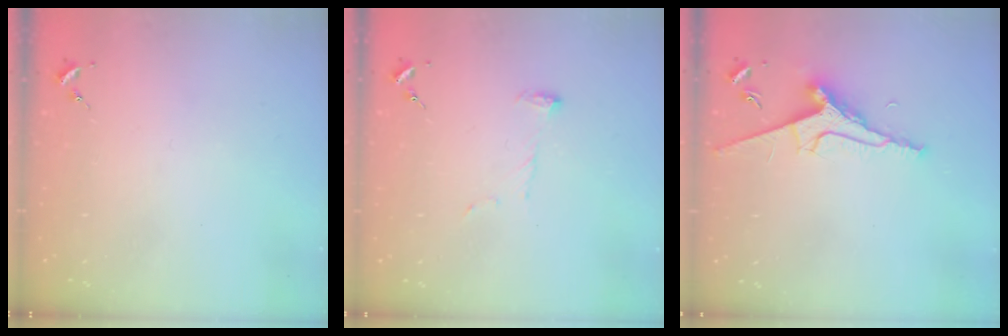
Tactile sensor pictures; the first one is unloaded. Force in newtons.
{"total": 6.4, "press": 6.4, "slide": 0.7}
{"total": 9.5, "press": 9.4, "slide": 1.3}